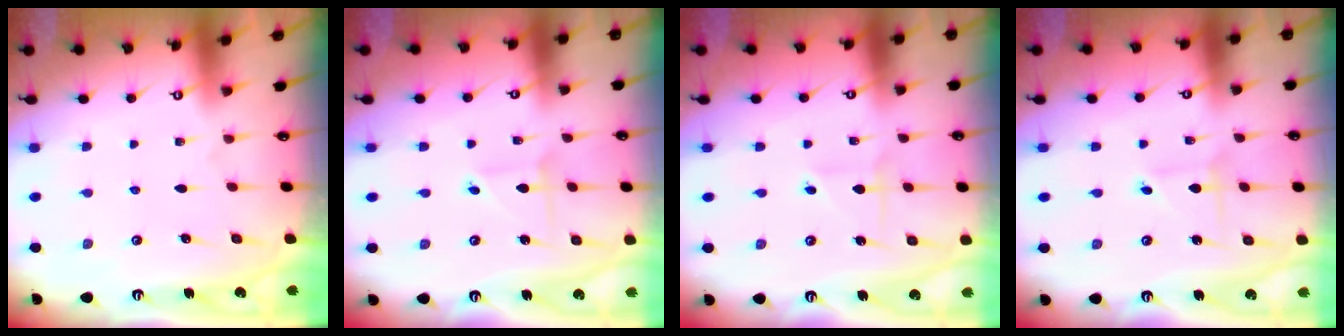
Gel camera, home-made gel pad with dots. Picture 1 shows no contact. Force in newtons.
{"total": 2.4, "press": 2.4, "slide": 0.1}
{"total": 2.6, "press": 2.6, "slide": 0.2}
{"total": 1.0, "press": 1.0, "slide": 0.1}